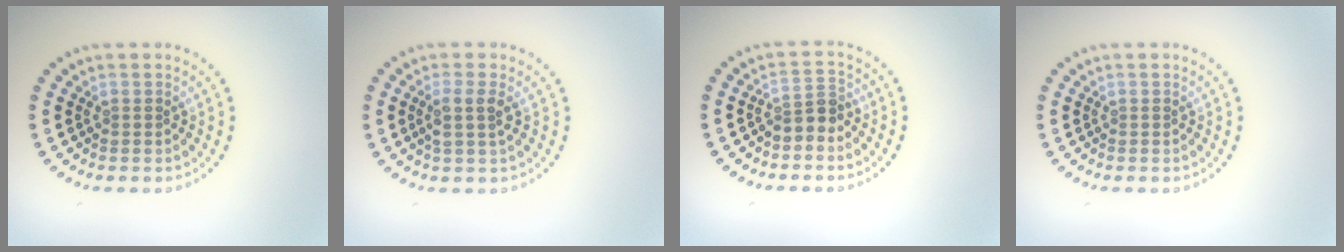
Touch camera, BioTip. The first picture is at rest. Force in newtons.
{"total": 2.0, "press": 1.8, "slide": 1.0}
{"total": 2.2, "press": 1.8, "slide": 1.4}
{"total": 0.0}